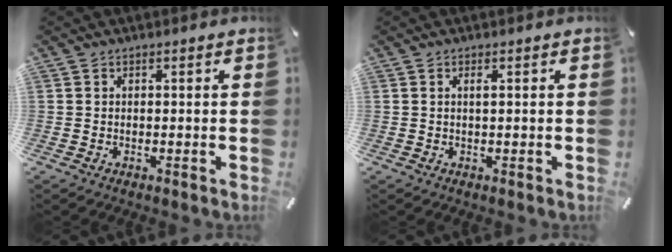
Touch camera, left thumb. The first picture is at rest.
{"total": 1.1, "force": [0.3, 0.1, 1.0], "torque": [-0.021, 0.000, 0.005]}